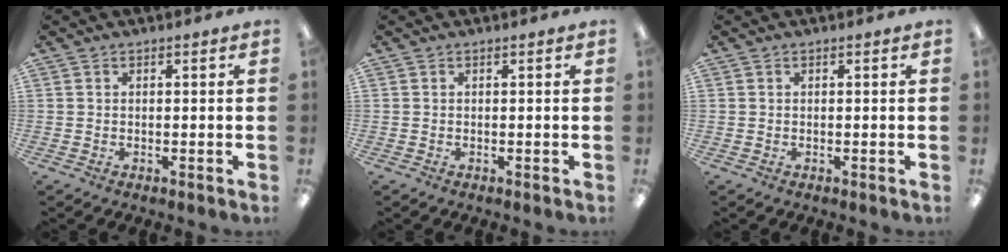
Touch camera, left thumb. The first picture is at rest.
{"total": 0.0}
{"total": 0.0}